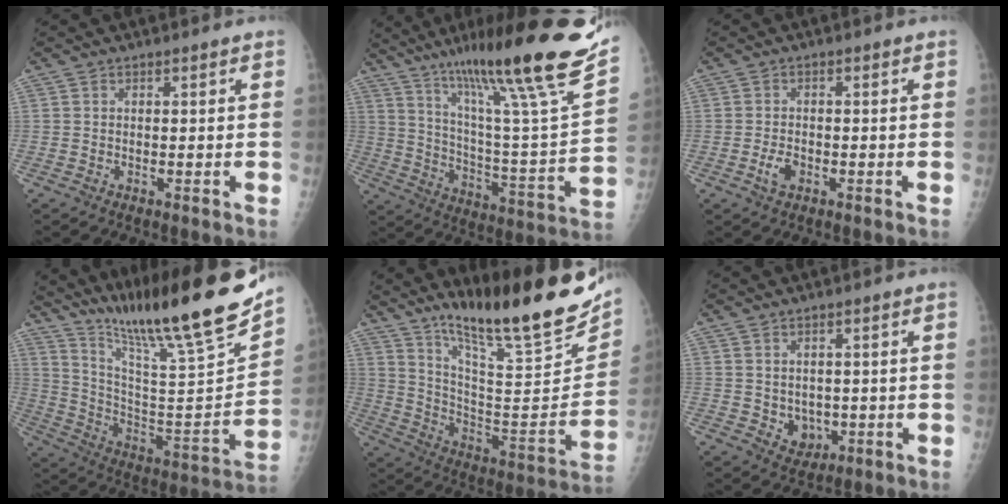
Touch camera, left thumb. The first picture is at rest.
{"total": 29.1, "force": [20.2, 2.2, 20.9], "torque": [-0.313, -0.084, 0.318]}
{"total": 2.7, "force": [-1.1, 1.6, 1.8], "torque": [-0.035, 0.004, -0.020]}
{"total": 27.3, "force": [21.3, 2.1, 16.9], "torque": [-0.259, -0.113, 0.351]}
{"total": 26.5, "force": [19.0, 4.5, 17.9], "torque": [-0.251, -0.100, 0.308]}
{"total": 4.2, "force": [-0.4, 3.5, 2.1], "torque": [-0.014, -0.001, 0.007]}